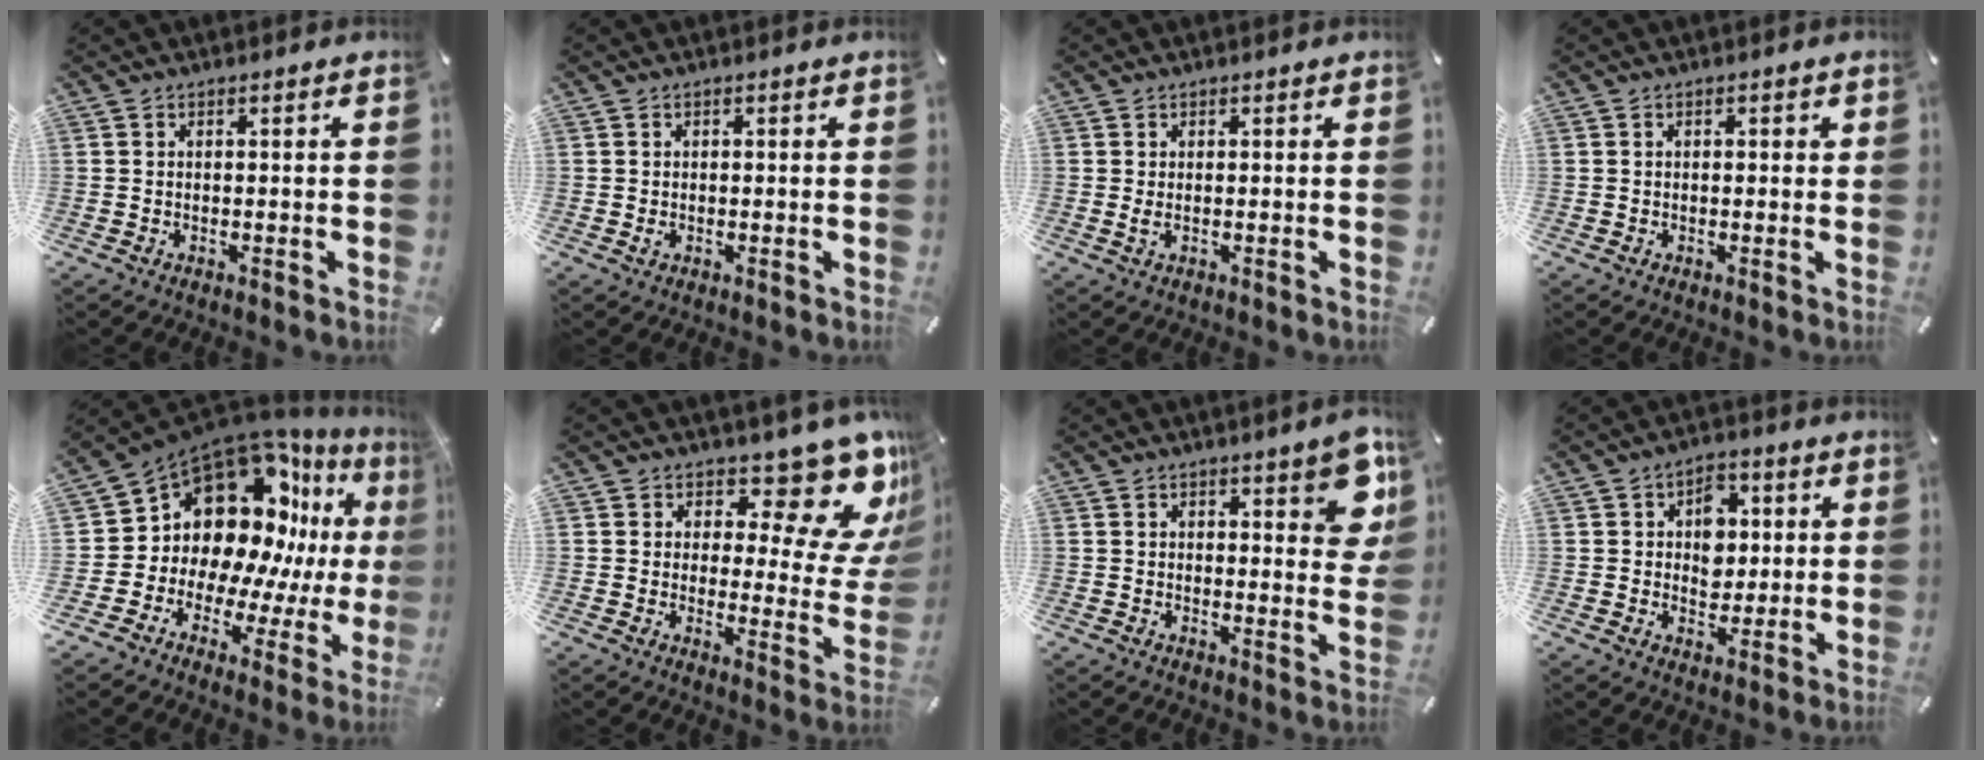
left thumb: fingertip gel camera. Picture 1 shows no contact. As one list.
[{"total": 0.9, "force": [0.0, 0.7, 0.5], "torque": [-0.002, -0.002, -0.003]}, {"total": 1.6, "force": [0.2, 0.6, 1.5], "torque": [-0.022, -0.004, 0.002]}, {"total": 1.0, "force": [0.1, 0.6, 0.7], "torque": [-0.015, 0.004, 0.000]}, {"total": 18.2, "force": [7.8, 13.6, 9.2], "torque": [-0.152, -0.107, 0.153]}, {"total": 14.9, "force": [11.0, 5.8, 8.1], "torque": [-0.102, -0.099, 0.184]}, {"total": 8.8, "force": [4.7, 3.9, 6.4], "torque": [-0.065, -0.026, 0.076]}, {"total": 7.6, "force": [1.3, 6.2, 4.2], "torque": [-0.047, -0.002, 0.016]}]